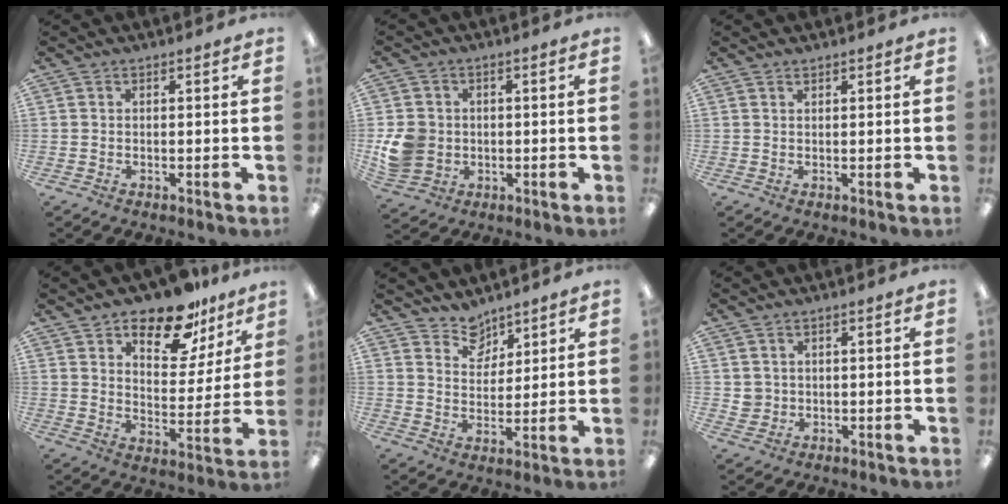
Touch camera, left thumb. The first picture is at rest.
{"total": 8.3, "force": [-0.5, 7.5, 3.7], "torque": [-0.082, 0.014, -0.005]}
{"total": 0.8, "force": [0.8, 0.2, 0.2], "torque": [-0.004, 0.001, 0.014]}
{"total": 14.9, "force": [11.5, 6.7, 6.7], "torque": [-0.100, -0.071, 0.202]}
{"total": 6.8, "force": [5.8, 3.6, 0.3], "torque": [-0.007, -0.041, 0.108]}
{"total": 2.8, "force": [1.1, 2.6, 0.1], "torque": [0.000, 0.002, 0.019]}